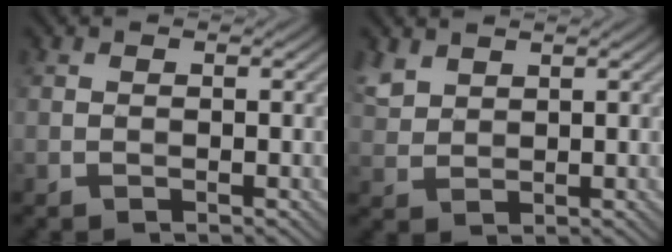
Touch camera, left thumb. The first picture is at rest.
{"total": 3.0, "force": [2.2, 1.6, 1.3], "torque": [-0.037, 0.002, 0.051]}